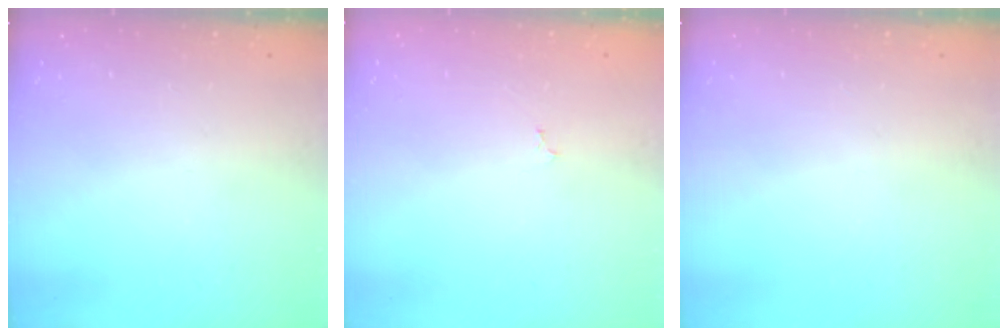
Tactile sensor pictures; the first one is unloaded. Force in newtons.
{"total": 2.3, "press": 2.3, "slide": 0.2}
{"total": 0.0}